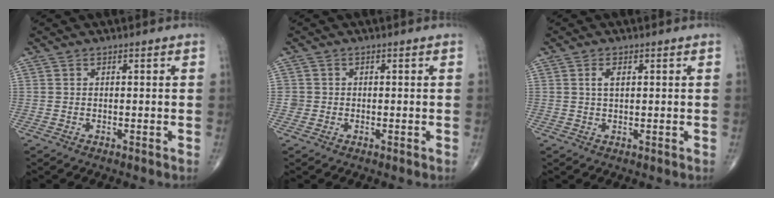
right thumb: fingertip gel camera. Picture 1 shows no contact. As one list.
[{"total": 1.4, "force": [-0.1, 1.4, 0.0], "torque": [0.008, 0.006, -0.004]}, {"total": 2.2, "force": [0.7, 1.1, 1.8], "torque": [-0.036, 0.002, 0.015]}]